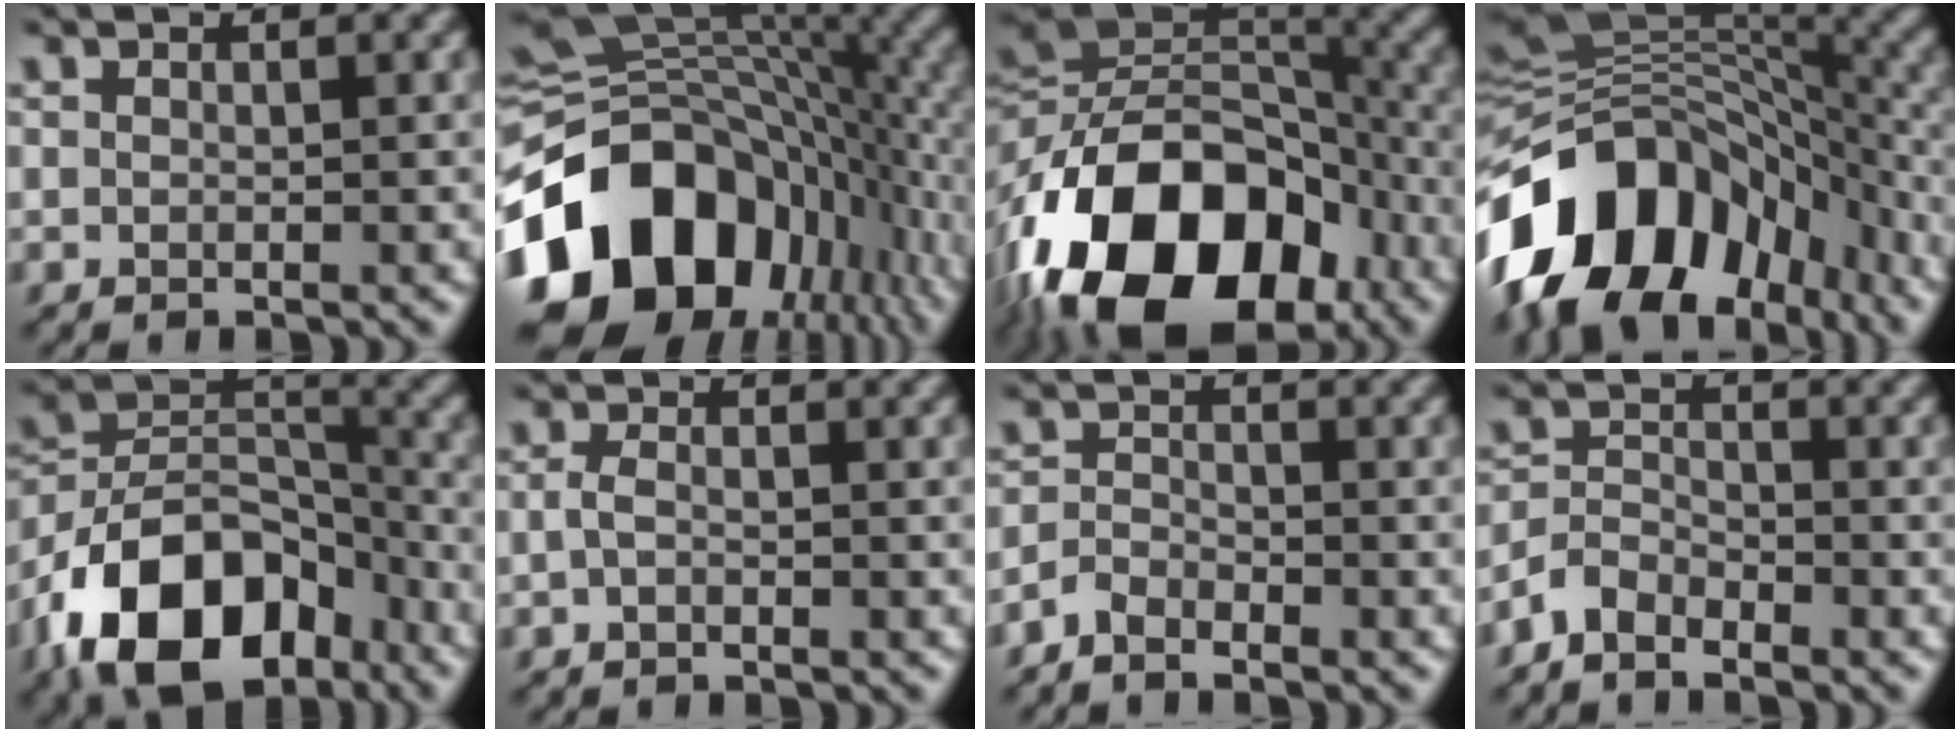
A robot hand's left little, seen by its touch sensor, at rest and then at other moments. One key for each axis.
{"total": 17.3, "fx": -7.3, "fy": 11.7, "fz": 10.4, "tx": -0.210, "ty": -0.005, "tz": -0.131}
{"total": 18.4, "fx": -9.2, "fy": 11.5, "fz": 11.0, "tx": -0.203, "ty": 0.001, "tz": -0.162}
{"total": 14.9, "fx": -7.9, "fy": 9.6, "fz": 8.2, "tx": -0.158, "ty": 0.020, "tz": -0.140}
{"total": 13.0, "fx": -7.8, "fy": 7.5, "fz": 7.3, "tx": -0.135, "ty": 0.014, "tz": -0.157}
{"total": 1.3, "fx": -0.5, "fy": 0.6, "fz": 1.0, "tx": -0.024, "ty": 0.004, "tz": -0.014}
{"total": 1.9, "fx": -1.8, "fy": 0.5, "fz": 0.6, "tx": -0.014, "ty": 0.006, "tz": -0.042}
{"total": 2.6, "fx": -2.3, "fy": 1.0, "fz": 0.8, "tx": -0.018, "ty": 0.008, "tz": -0.055}